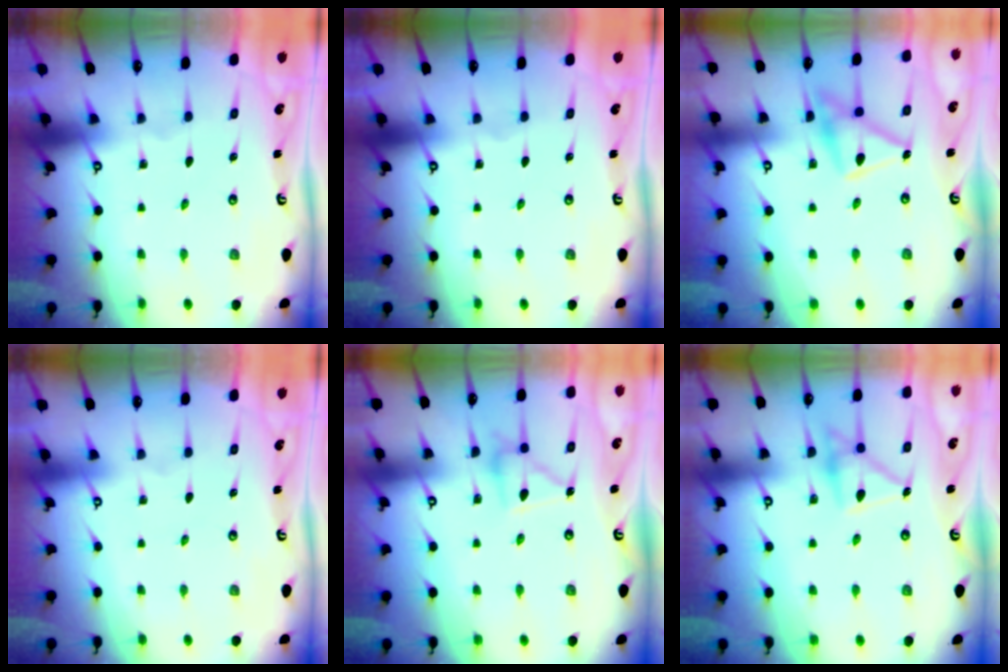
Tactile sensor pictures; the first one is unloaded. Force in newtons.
{"total": 0.0}
{"total": 14.4, "press": 14.4, "slide": 0.7}
{"total": 3.9, "press": 3.9, "slide": 0.1}
{"total": 11.6, "press": 11.5, "slide": 0.8}
{"total": 16.5, "press": 16.4, "slide": 1.1}